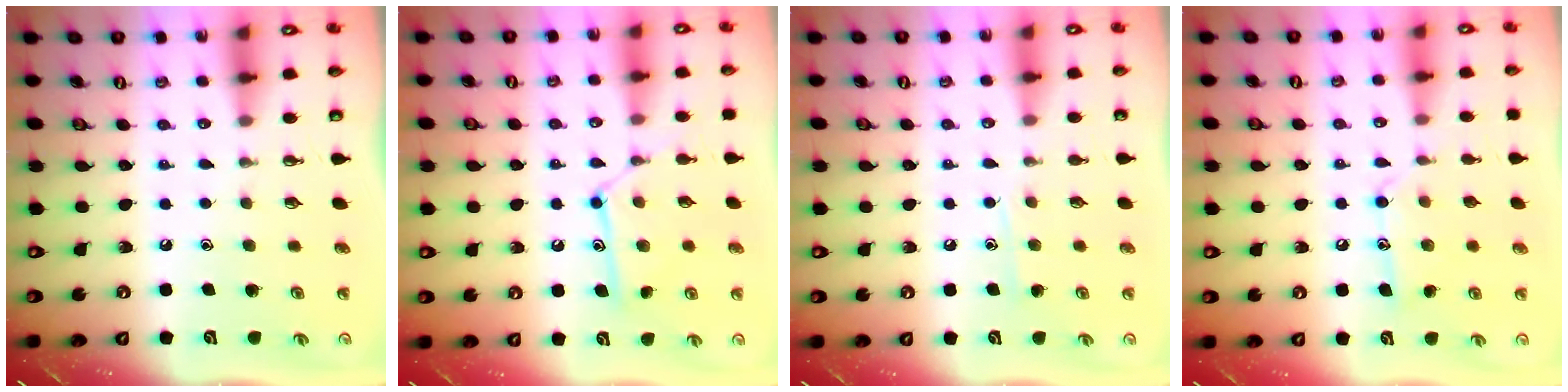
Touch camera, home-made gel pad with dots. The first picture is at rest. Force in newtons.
{"total": 11.2, "press": 11.2, "slide": 0.4}
{"total": 7.5, "press": 7.5, "slide": 0.8}
{"total": 11.1, "press": 11.0, "slide": 0.6}